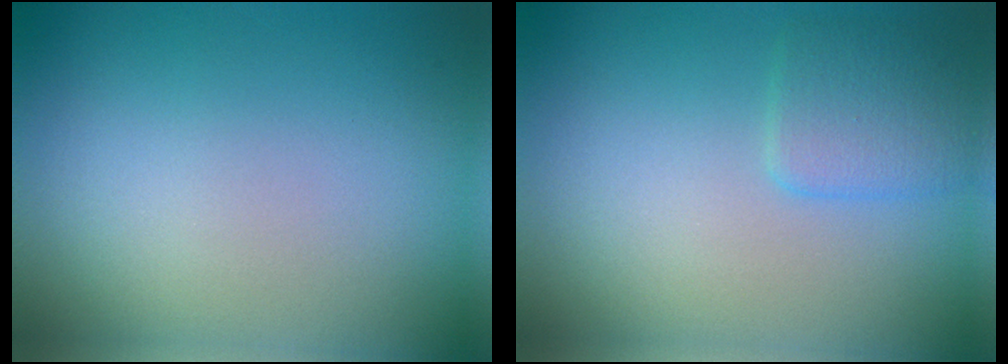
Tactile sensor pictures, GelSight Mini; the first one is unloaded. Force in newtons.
{"total": 2.2, "press": 2.2, "slide": 0.1}